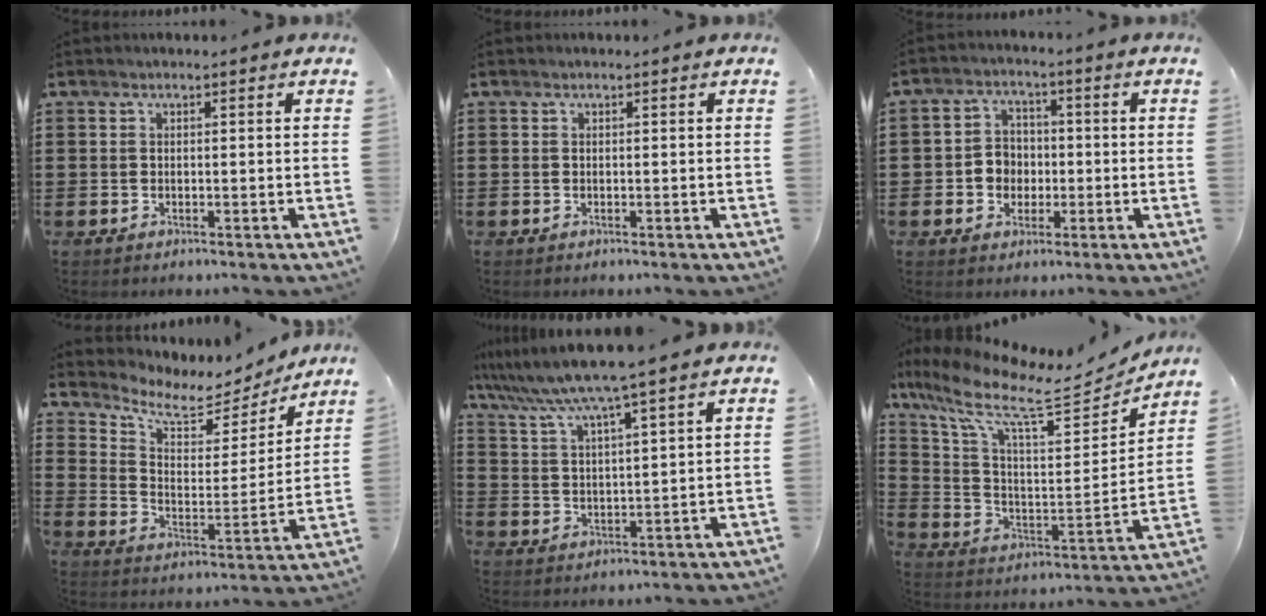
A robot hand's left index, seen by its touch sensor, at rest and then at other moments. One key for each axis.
{"total": 0.0}
{"total": 4.5, "fx": -1.0, "fy": 4.2, "fz": 1.4, "tx": -0.042, "ty": 0.013, "tz": -0.022}
{"total": 6.5, "fx": 5.6, "fy": 2.4, "fz": 2.5, "tx": -0.073, "ty": -0.032, "tz": 0.091}
{"total": 6.7, "fx": 5.8, "fy": -1.2, "fz": 3.3, "tx": -0.086, "ty": -0.038, "tz": 0.095}
{"total": 11.0, "fx": 8.5, "fy": 2.2, "fz": 6.7, "tx": -0.156, "ty": -0.063, "tz": 0.137}